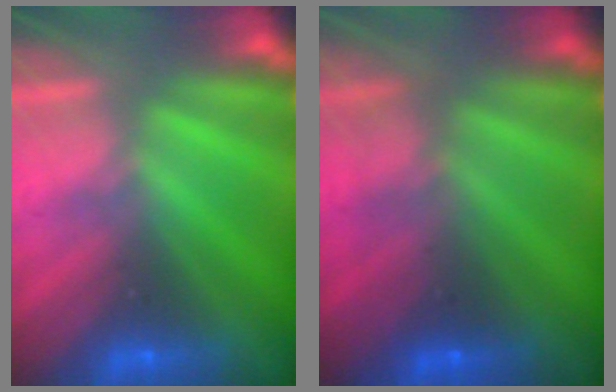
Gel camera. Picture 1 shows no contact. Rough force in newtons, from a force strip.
{"total": 2.8}